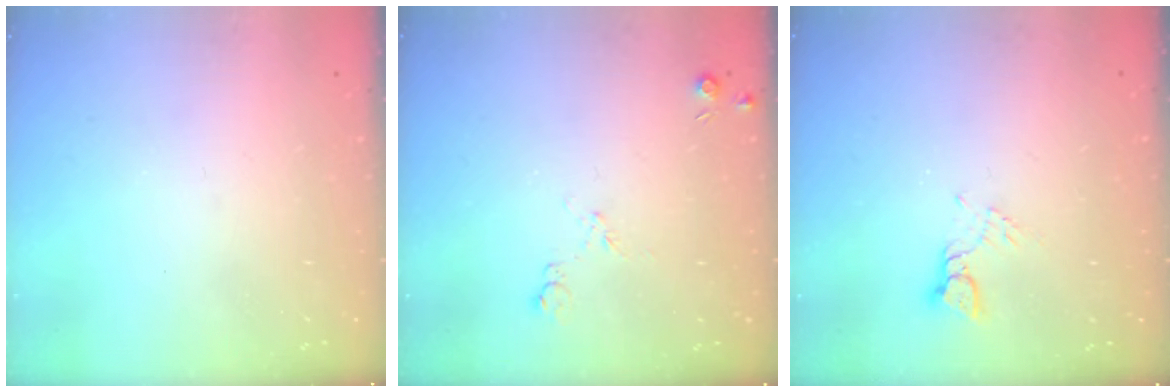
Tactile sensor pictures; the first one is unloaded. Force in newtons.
{"total": 5.1, "press": 5.0, "slide": 0.7}
{"total": 3.1, "press": 3.1, "slide": 0.2}